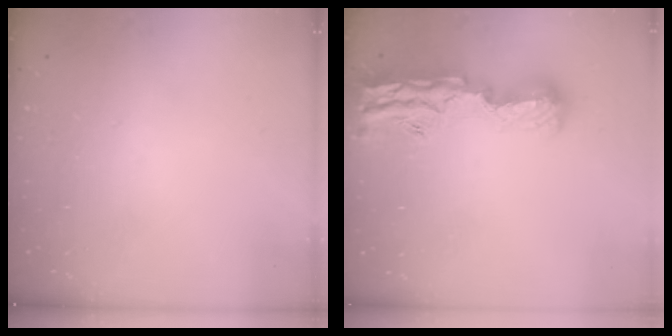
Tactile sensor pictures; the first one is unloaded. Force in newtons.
{"total": 18.1, "press": 17.4, "slide": 5.2}